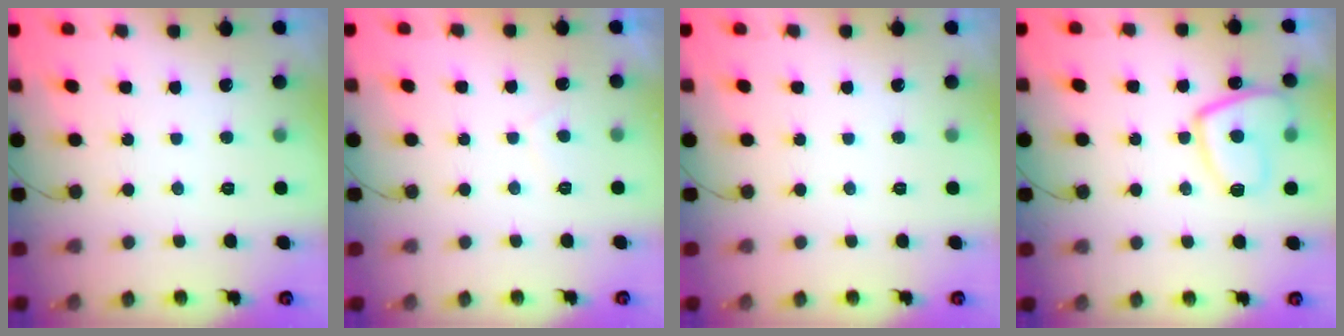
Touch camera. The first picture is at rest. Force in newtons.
{"total": 1.6, "press": 1.6, "slide": 0.5}
{"total": 0.0}
{"total": 11.0, "press": 10.9, "slide": 1.2}